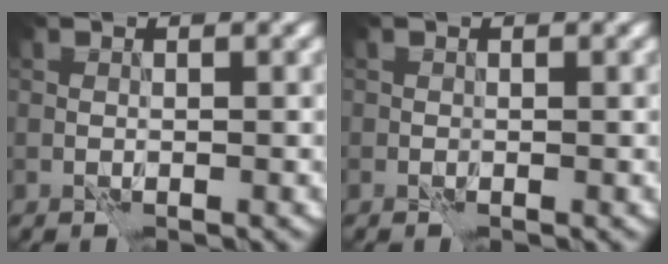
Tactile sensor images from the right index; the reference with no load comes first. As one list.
[{"total": 0.0}]